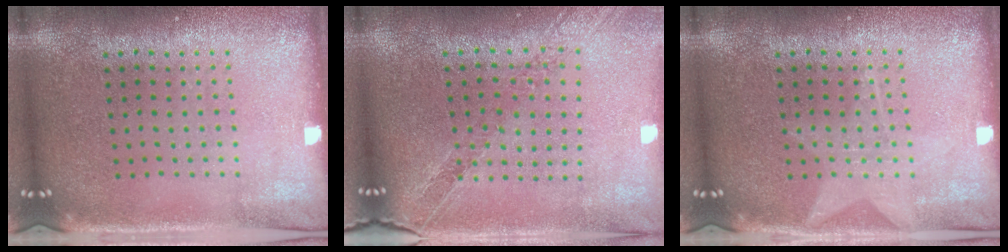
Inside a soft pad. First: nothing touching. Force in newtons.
{"total": 1.1, "press": 1.1, "slide": 0.1}
{"total": 1.3, "press": 1.3, "slide": 0.1}